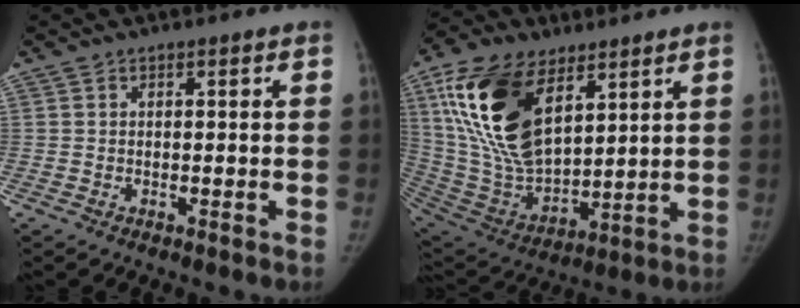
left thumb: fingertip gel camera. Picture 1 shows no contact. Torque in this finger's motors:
{"motor_torque": [1.05, 0.65, 2.09, -0.68, 0.74]}